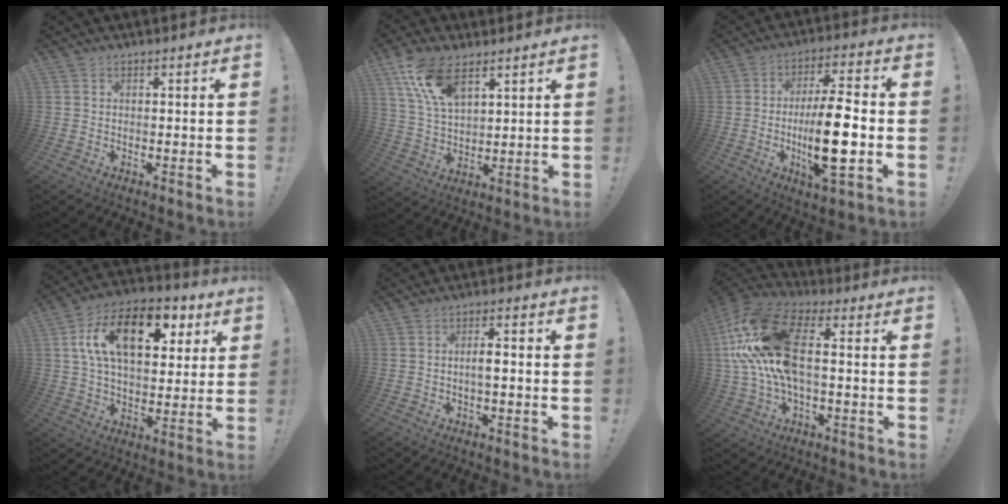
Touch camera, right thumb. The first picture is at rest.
{"total": 12.8, "force": [8.1, 6.3, 7.8], "torque": [-0.157, -0.028, 0.152]}
{"total": 17.1, "force": [-2.6, 4.7, 16.2], "torque": [-0.286, 0.001, -0.045]}
{"total": 19.4, "force": [6.3, 11.3, 14.5], "torque": [-0.232, -0.007, 0.104]}
{"total": 4.1, "force": [-0.8, 1.0, 3.9], "torque": [-0.060, 0.005, -0.017]}
{"total": 21.5, "force": [1.8, 11.2, 18.3], "torque": [-0.360, 0.016, 0.036]}